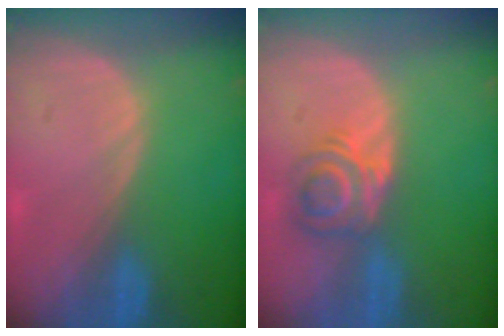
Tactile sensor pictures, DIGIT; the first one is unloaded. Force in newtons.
{"total": 5.8, "press": 4.9, "slide": 3.0}